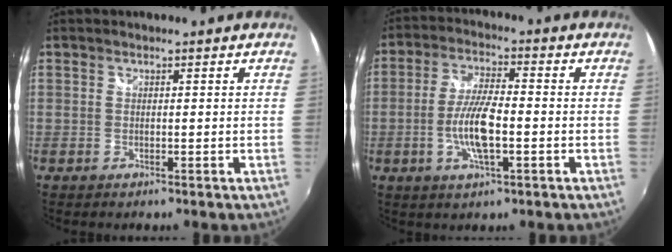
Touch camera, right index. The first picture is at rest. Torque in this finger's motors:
{"motor_torque": [0.42, 0.02, 0.31, 0.08]}